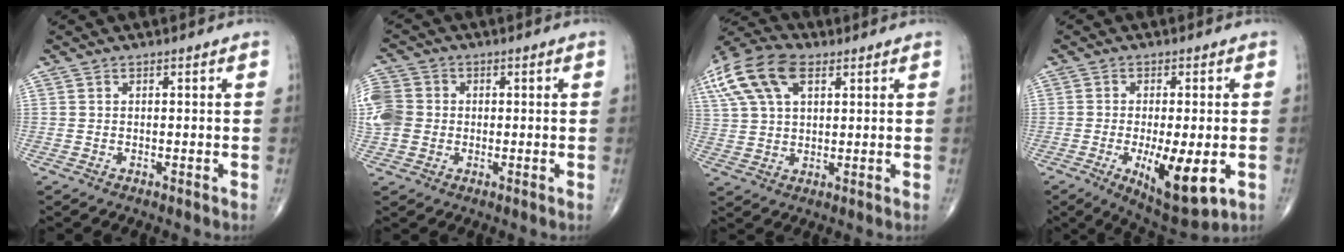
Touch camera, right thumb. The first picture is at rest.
{"total": 10.5, "force": [0.1, 9.1, 5.2], "torque": [-0.133, 0.019, 0.002]}
{"total": 15.6, "force": [6.7, 8.6, 11.1], "torque": [-0.244, 0.017, 0.122]}
{"total": 12.2, "force": [-3.3, 4.0, 11.1], "torque": [-0.174, -0.018, -0.041]}